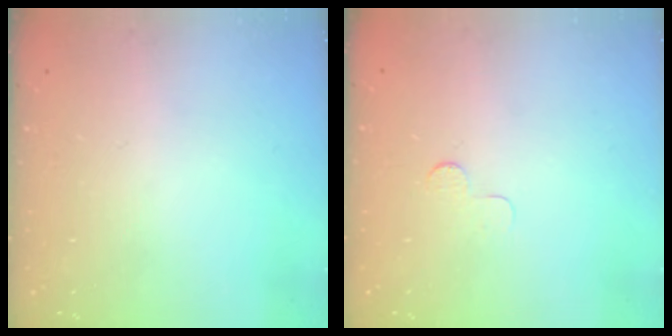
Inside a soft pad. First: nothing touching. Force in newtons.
{"total": 3.0, "press": 2.9, "slide": 0.3}